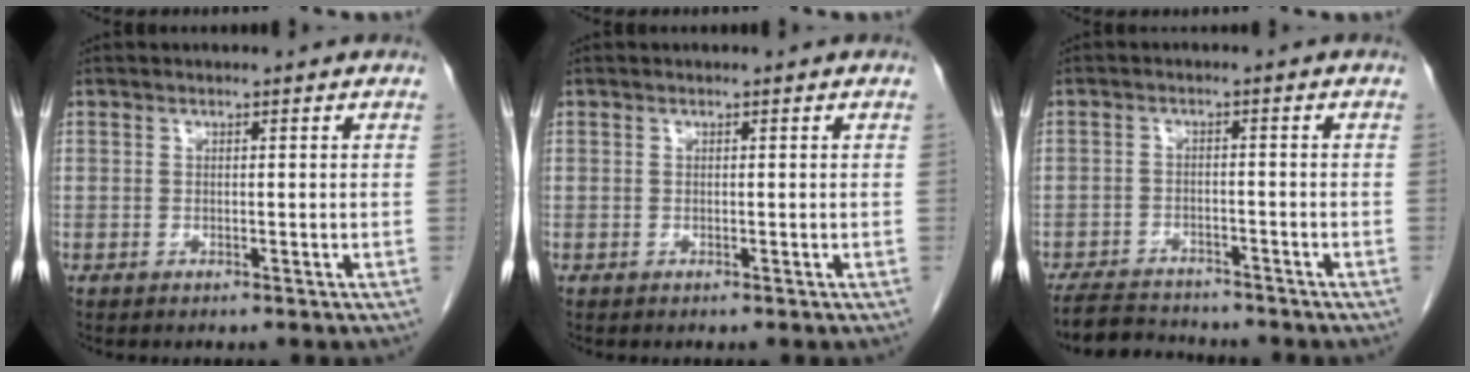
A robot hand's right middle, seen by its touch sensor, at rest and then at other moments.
{"total": 0.0}
{"total": 7.5, "force": [-7.1, 1.5, 1.8], "torque": [-0.029, -0.010, -0.115]}